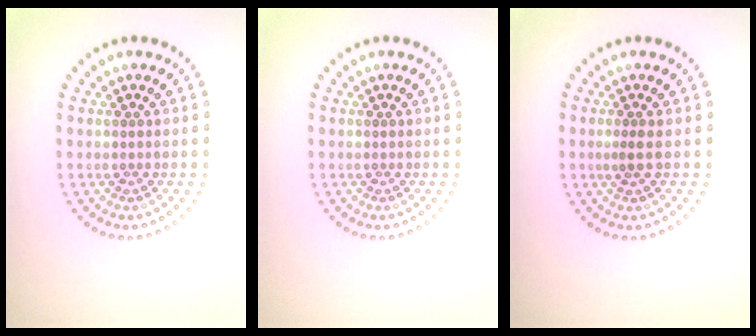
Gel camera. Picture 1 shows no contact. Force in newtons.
{"total": 0.0}
{"total": 1.2, "press": 1.0, "slide": 0.7}